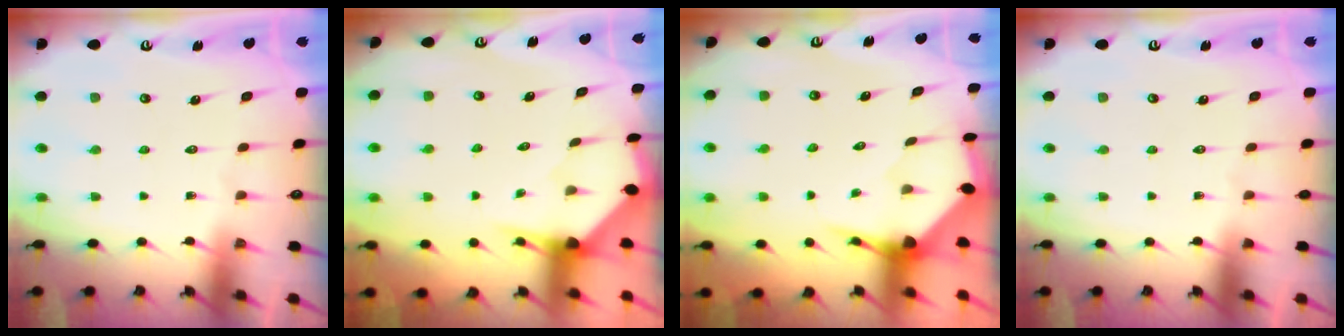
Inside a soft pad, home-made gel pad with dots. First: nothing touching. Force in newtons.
{"total": 3.3, "press": 3.3, "slide": 0.3}
{"total": 3.5, "press": 3.4, "slide": 0.5}
{"total": 0.0}